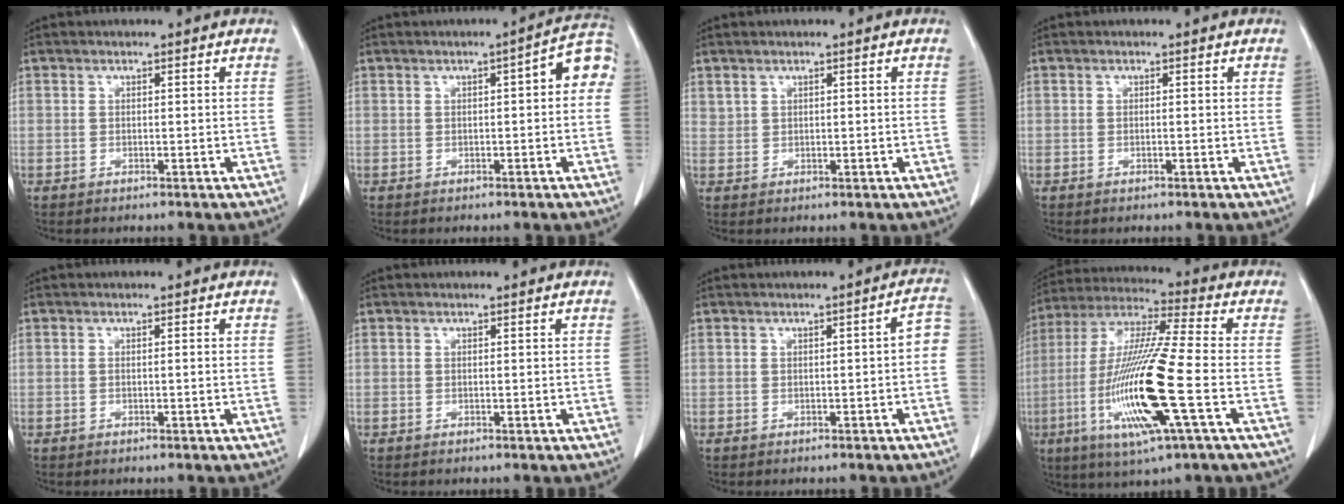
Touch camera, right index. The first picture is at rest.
{"total": 5.2, "force": [0.6, 1.4, 5.0], "torque": [-0.056, 0.024, 0.000]}
{"total": 1.0, "force": [0.8, 0.5, 0.3], "torque": [-0.006, 0.006, 0.021]}
{"total": 0.0}
{"total": 0.5, "force": [-0.1, -0.1, 0.5], "torque": [-0.010, 0.001, -0.001]}
{"total": 0.0}
{"total": 2.6, "force": [-0.6, 0.7, 2.4], "torque": [-0.022, 0.013, -0.009]}
{"total": 18.8, "force": [-5.1, 0.8, 18.0], "torque": [-0.379, -0.020, -0.099]}